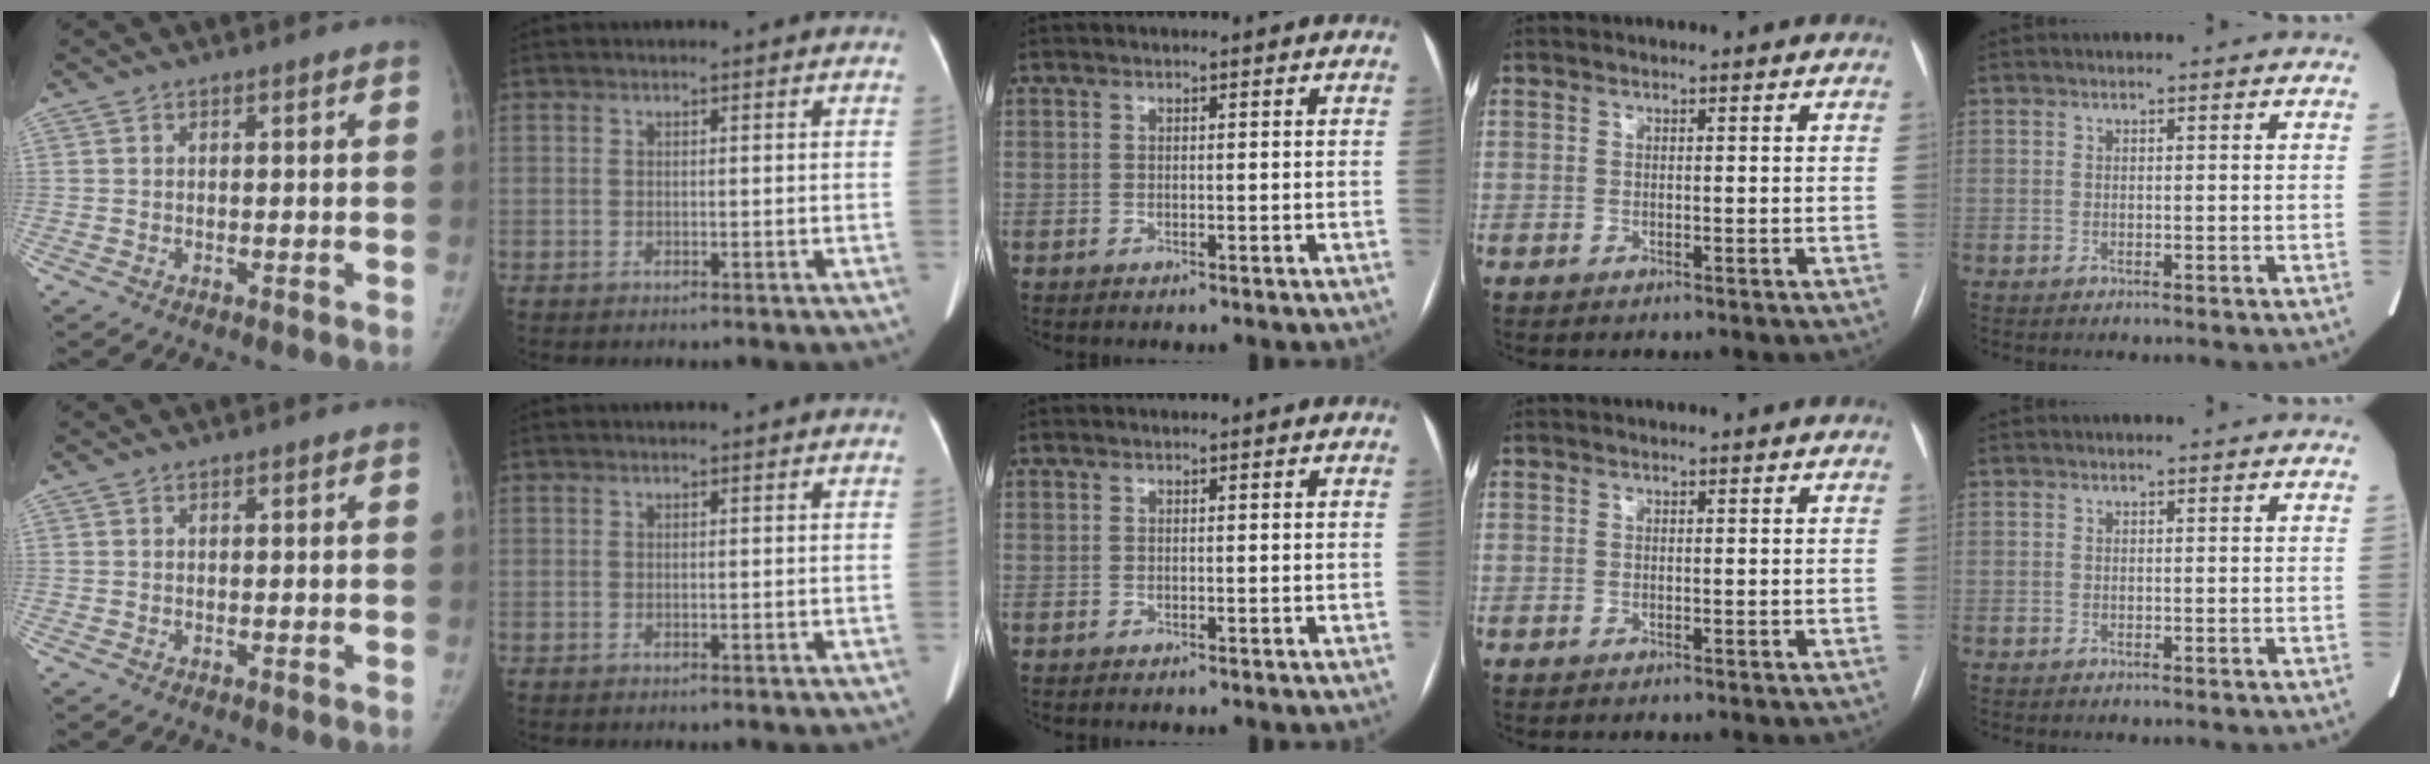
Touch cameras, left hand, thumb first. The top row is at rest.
{}